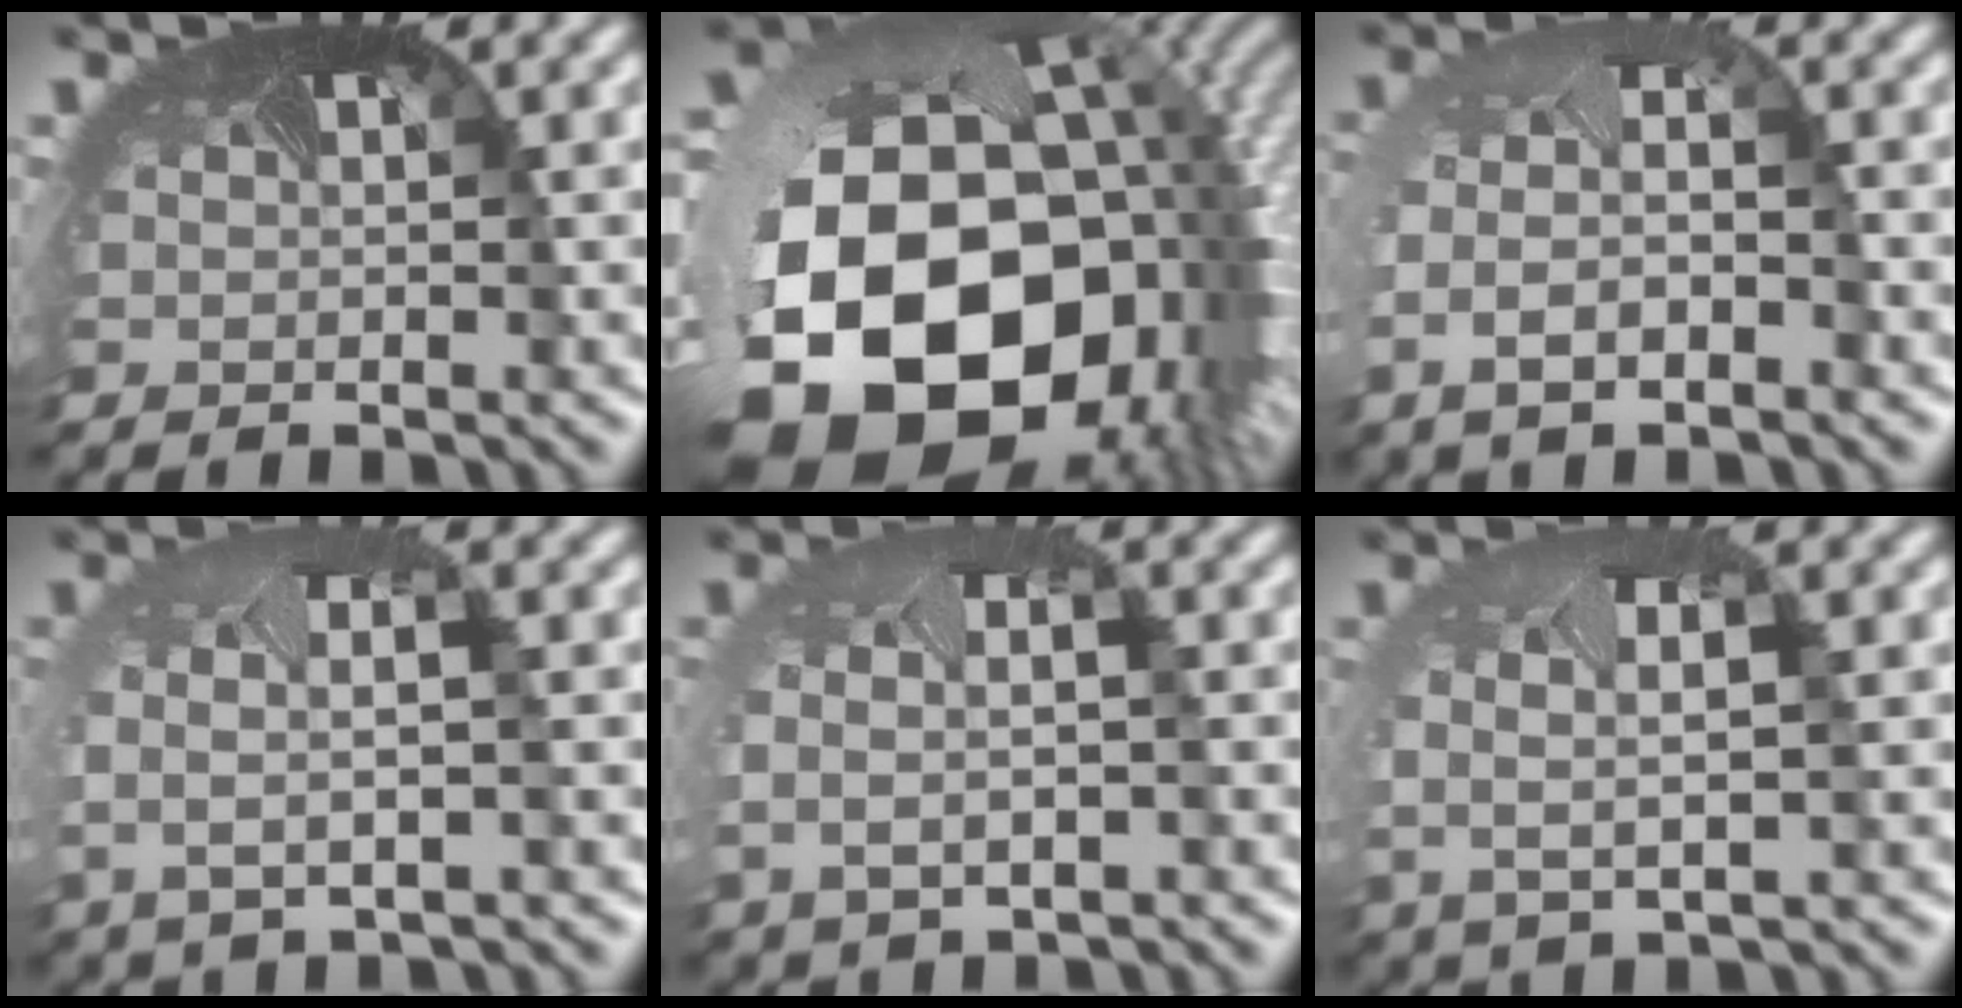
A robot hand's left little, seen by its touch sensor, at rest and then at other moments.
{"total": 23.1, "force": [-6.4, 17.2, 14.0], "torque": [-0.246, -0.109, -0.134]}
{"total": 4.7, "force": [-1.5, 2.0, 3.9], "torque": [-0.088, -0.010, -0.034]}
{"total": 2.8, "force": [-0.2, 0.8, 2.7], "torque": [-0.063, -0.004, -0.004]}
{"total": 4.1, "force": [-0.5, 2.4, 3.3], "torque": [-0.071, -0.009, 0.005]}
{"total": 2.6, "force": [0.1, 0.9, 2.5], "torque": [-0.068, -0.006, -0.001]}